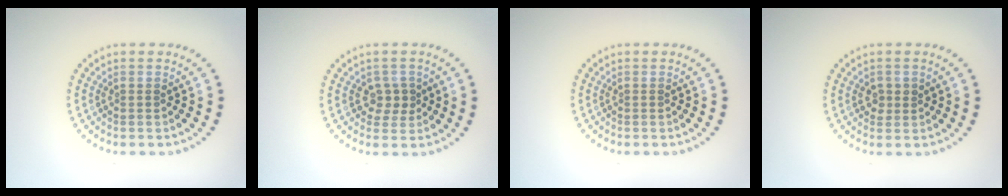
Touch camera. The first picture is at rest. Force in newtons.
{"total": 1.9, "press": 1.7, "slide": 0.7}
{"total": 0.0}
{"total": 1.4, "press": 1.4, "slide": 0.2}